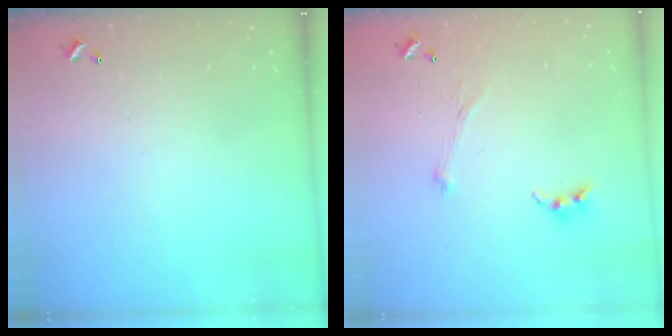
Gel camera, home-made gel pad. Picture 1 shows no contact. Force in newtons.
{"total": 2.1, "press": 2.0, "slide": 0.7}